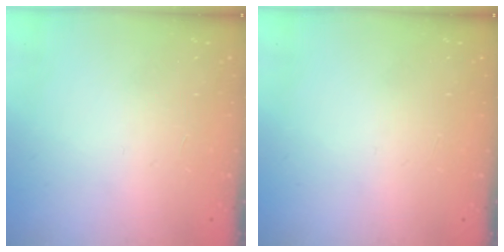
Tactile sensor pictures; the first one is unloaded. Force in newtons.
{"total": 0.0}